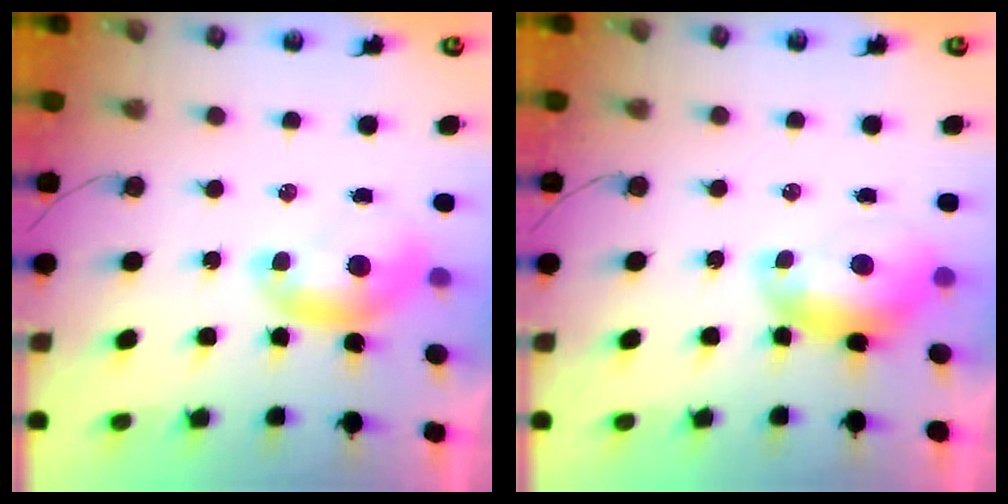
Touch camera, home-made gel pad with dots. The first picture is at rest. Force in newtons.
{"total": 0.8, "press": 0.7, "slide": 0.4}